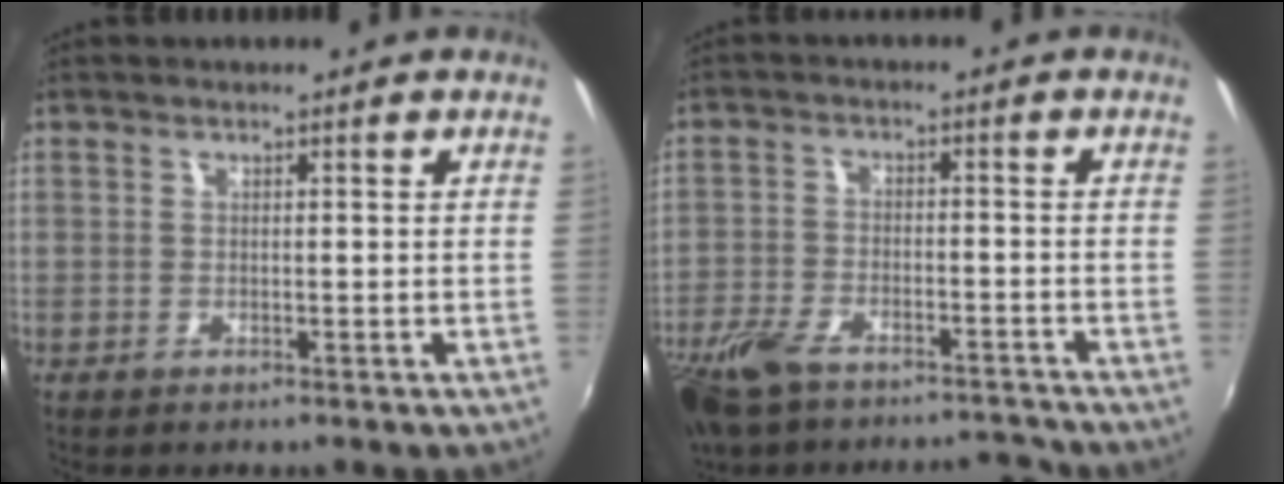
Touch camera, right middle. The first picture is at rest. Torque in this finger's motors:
{"motor_torque": [1.07, -1.07, 0.22, 0.06]}